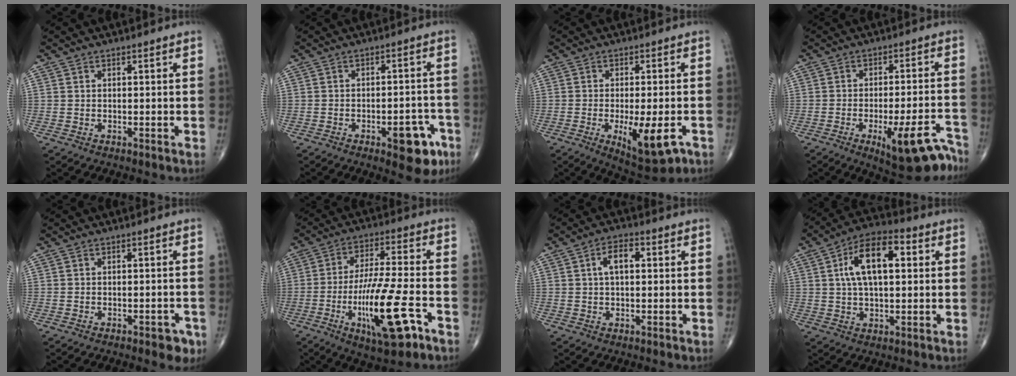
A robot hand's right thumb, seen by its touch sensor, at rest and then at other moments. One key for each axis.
{"total": 9.1, "fx": -4.5, "fy": 3.9, "fz": 6.9, "tx": -0.060, "ty": 0.028, "tz": -0.052}
{"total": 11.1, "fx": -4.0, "fy": 3.7, "fz": 9.7, "tx": -0.145, "ty": -0.006, "tz": -0.051}
{"total": 13.9, "fx": -9.0, "fy": 4.0, "fz": 9.9, "tx": -0.097, "ty": 0.068, "tz": -0.122}
{"total": 4.0, "fx": -2.3, "fy": 1.8, "fz": 2.8, "tx": -0.023, "ty": 0.011, "tz": -0.027}
{"total": 17.3, "fx": -6.9, "fy": 4.3, "fz": 15.2, "tx": -0.286, "ty": 0.019, "tz": -0.108}
{"total": 5.1, "fx": 0.9, "fy": 2.7, "fz": 4.3, "tx": -0.074, "ty": 0.014, "tz": 0.011}
{"total": 13.1, "fx": 2.8, "fy": 6.4, "fz": 11.0, "tx": -0.188, "ty": 0.021, "tz": 0.042}